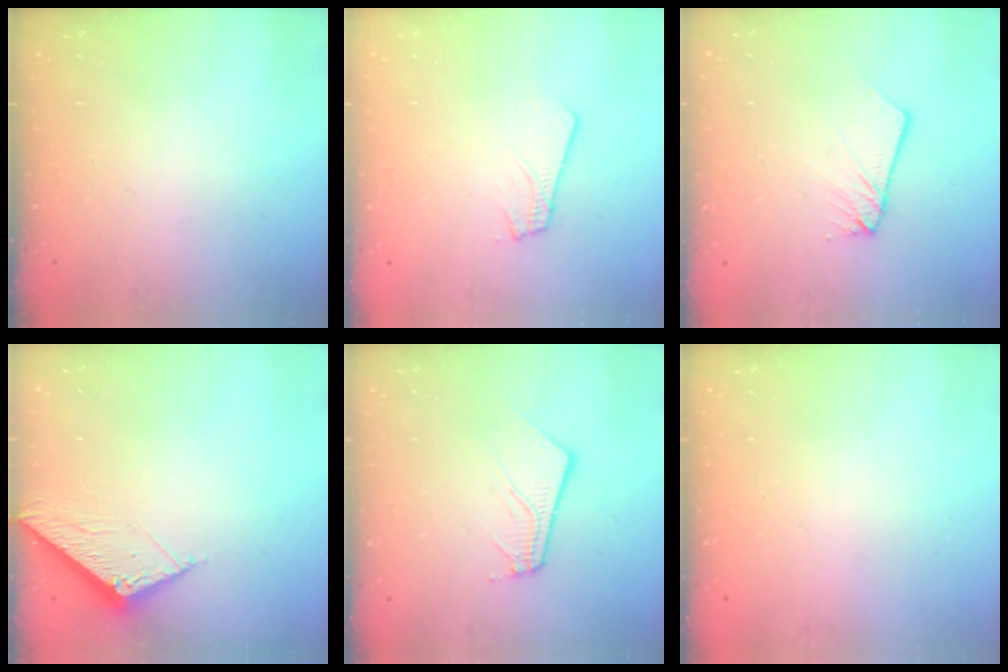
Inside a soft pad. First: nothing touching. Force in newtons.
{"total": 1.8, "press": 1.8, "slide": 0.1}
{"total": 2.5, "press": 2.5, "slide": 0.1}
{"total": 6.1, "press": 6.1, "slide": 0.3}
{"total": 3.8, "press": 3.8, "slide": 0.3}
{"total": 0.0}